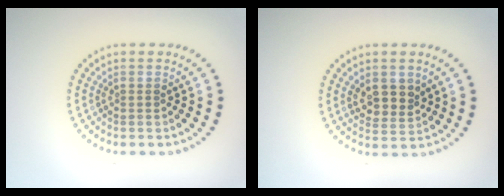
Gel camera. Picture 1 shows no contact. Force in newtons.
{"total": 2.7, "press": 2.4, "slide": 1.1}